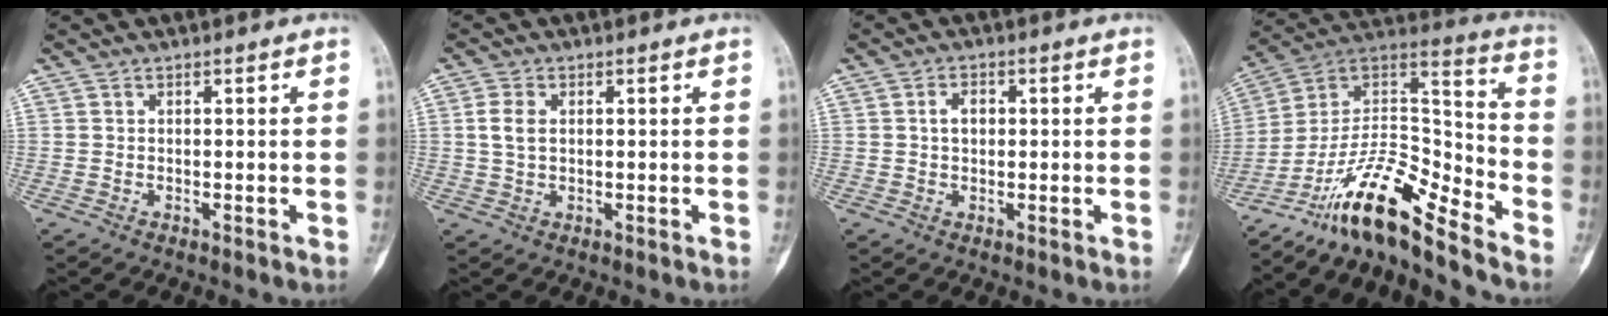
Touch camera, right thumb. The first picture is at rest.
{"total": 3.5, "force": [0.6, 2.2, 2.7], "torque": [-0.056, 0.004, 0.011]}
{"total": 3.0, "force": [0.4, 2.1, 2.1], "torque": [-0.030, 0.009, 0.005]}
{"total": 16.6, "force": [-13.2, 3.3, 9.4], "torque": [-0.156, 0.114, -0.241]}